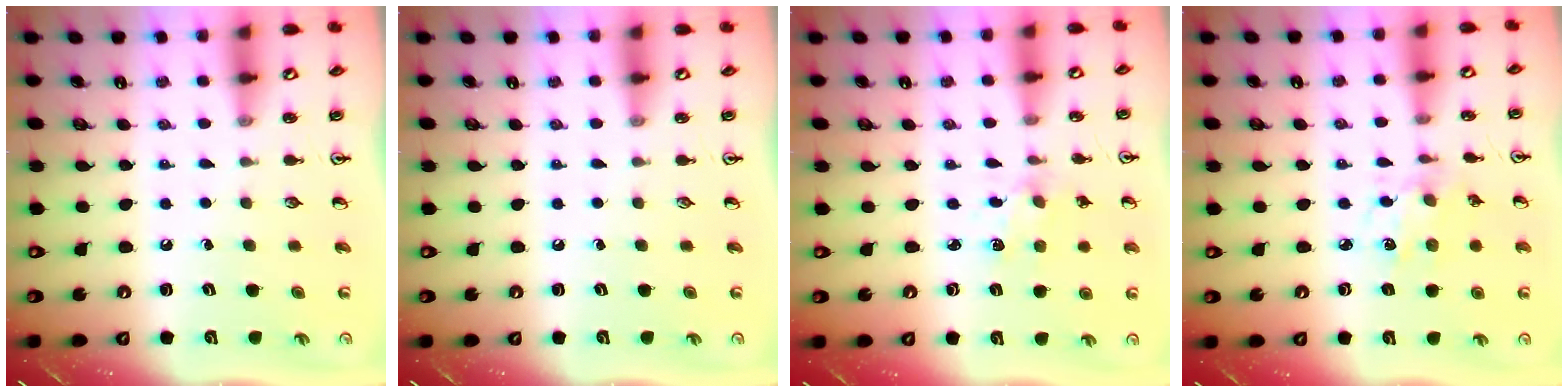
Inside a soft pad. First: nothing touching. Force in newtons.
{"total": 0.0}
{"total": 2.0, "press": 2.0, "slide": 0.4}
{"total": 3.1, "press": 3.0, "slide": 1.0}